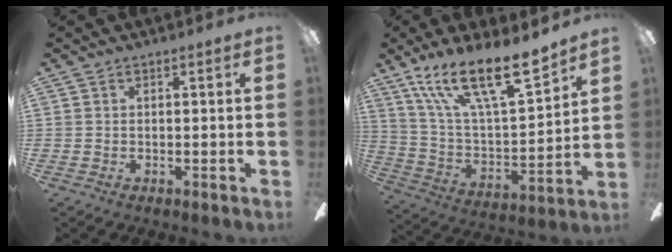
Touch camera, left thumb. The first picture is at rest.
{"total": 21.2, "force": [15.6, 6.6, 12.8], "torque": [-0.236, -0.094, 0.274]}